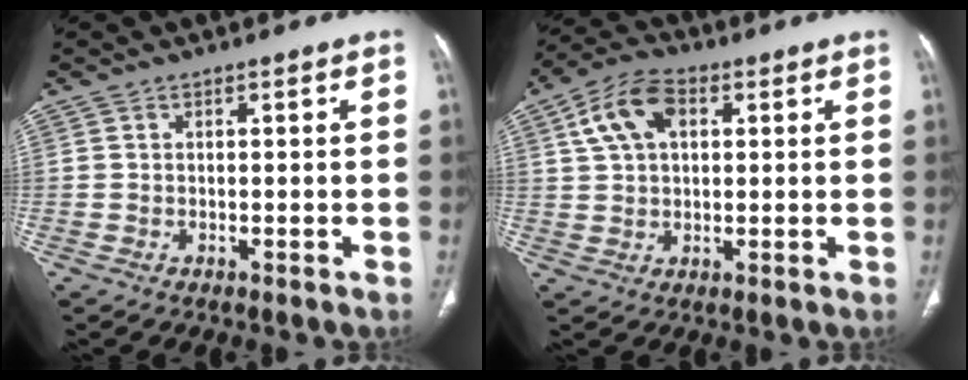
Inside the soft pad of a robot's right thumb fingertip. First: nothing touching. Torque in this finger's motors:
{"motor_torque": [-0.02, 0.05, 0.07, -0.04, 0.08]}